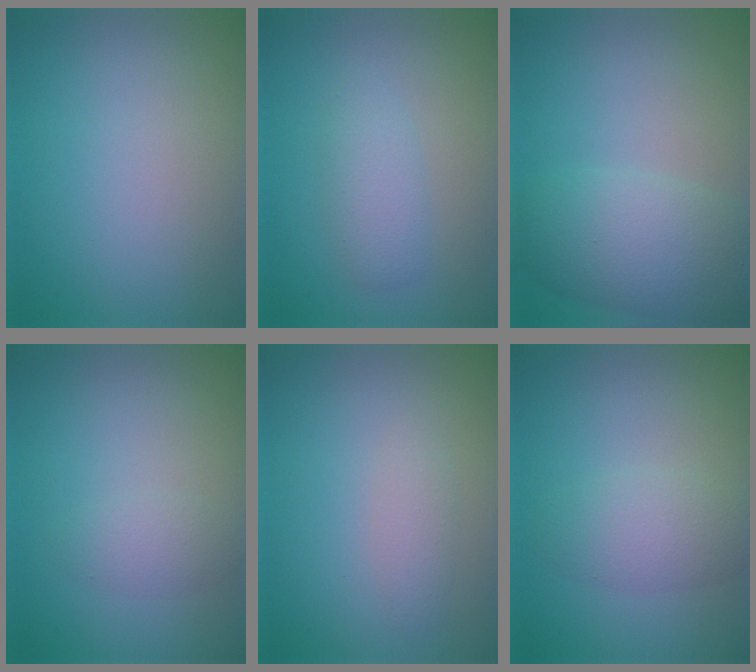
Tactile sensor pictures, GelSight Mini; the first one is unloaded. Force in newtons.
{"total": 2.3, "press": 2.3, "slide": 0.1}
{"total": 5.9, "press": 5.9, "slide": 0.1}
{"total": 1.5, "press": 1.5, "slide": 0.0}
{"total": 1.1, "press": 1.1, "slide": 0.0}
{"total": 2.9, "press": 2.9, "slide": 0.2}